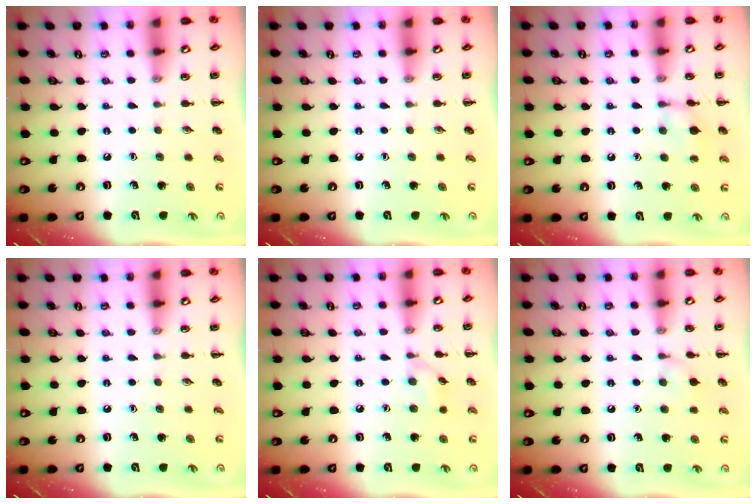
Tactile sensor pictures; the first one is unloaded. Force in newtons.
{"total": 0.0}
{"total": 8.3, "press": 8.2, "slide": 1.4}
{"total": 0.0}
{"total": 6.6, "press": 6.2, "slide": 2.2}
{"total": 5.6, "press": 5.2, "slide": 1.9}